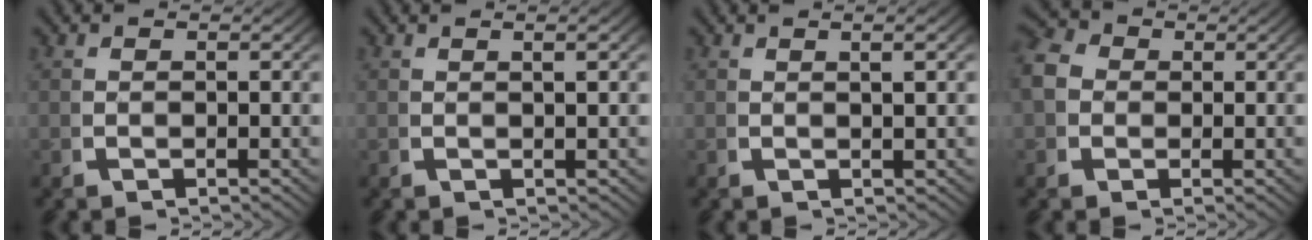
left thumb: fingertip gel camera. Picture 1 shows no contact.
{"total": 1.3, "force": [0.5, -0.1, 1.2], "torque": [-0.020, 0.003, 0.010]}
{"total": 1.6, "force": [0.7, 0.0, 1.5], "torque": [-0.024, 0.004, 0.013]}
{"total": 5.6, "force": [1.2, 4.7, 2.7], "torque": [-0.062, -0.003, 0.010]}